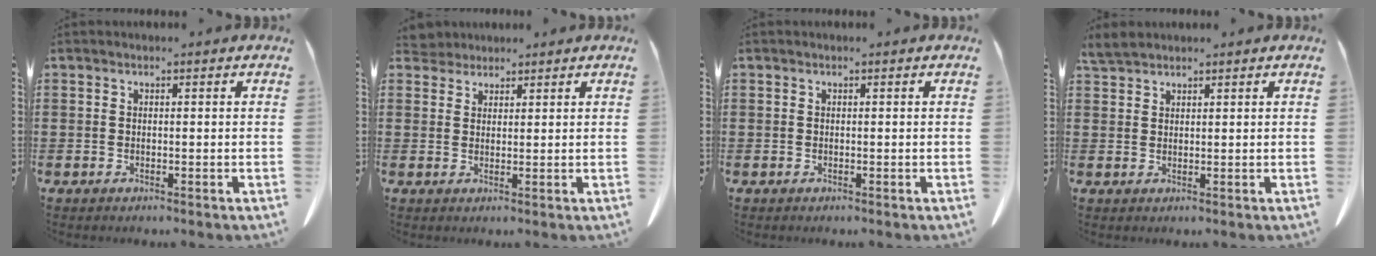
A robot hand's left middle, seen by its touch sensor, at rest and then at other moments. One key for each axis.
{"total": 2.6, "fx": 2.5, "fy": 0.8, "fz": 0.1, "tx": -0.010, "ty": -0.001, "tz": 0.050}
{"total": 0.0}
{"total": 2.5, "fx": 2.3, "fy": 0.5, "fz": 0.6, "tx": -0.021, "ty": 0.000, "tz": 0.047}